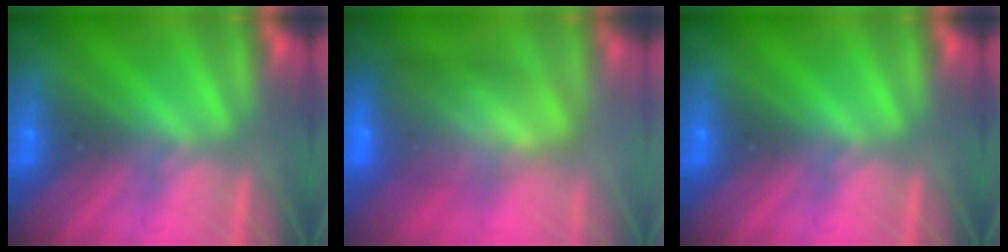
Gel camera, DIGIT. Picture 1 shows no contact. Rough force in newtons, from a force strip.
{"total": 9.4}
{"total": 0.0}